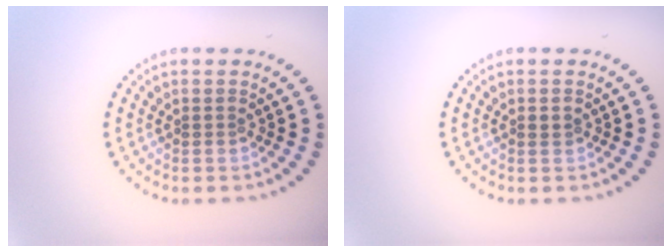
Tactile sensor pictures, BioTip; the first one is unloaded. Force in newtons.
{"total": 0.8, "press": 0.7, "slide": 0.3}